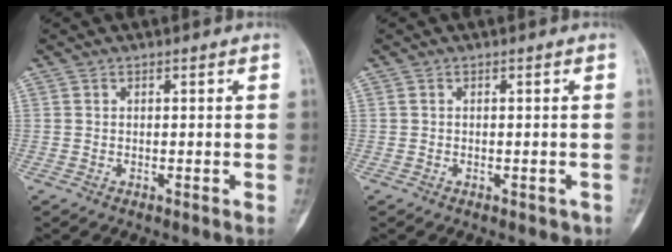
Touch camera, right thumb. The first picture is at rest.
{"total": 1.0, "force": [-0.5, 0.7, 0.5], "torque": [-0.004, 0.007, -0.003]}